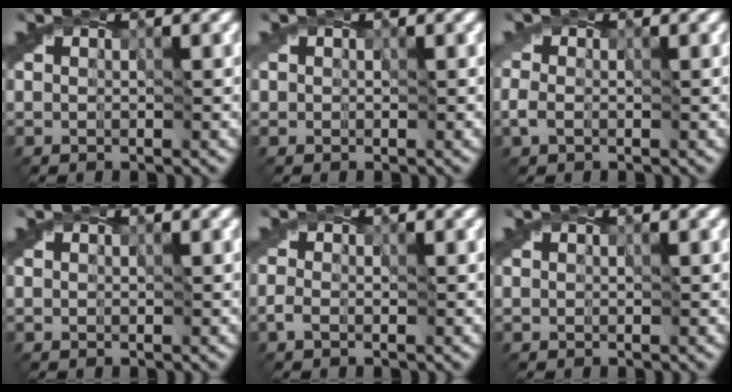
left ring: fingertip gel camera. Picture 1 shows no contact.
{"total": 0.0}
{"total": 1.0, "force": [-0.5, 0.6, 0.7], "torque": [-0.017, 0.004, -0.014]}
{"total": 0.0}
{"total": 0.7, "force": [-0.5, 0.2, 0.5], "torque": [-0.014, 0.003, -0.015]}
{"total": 0.0}